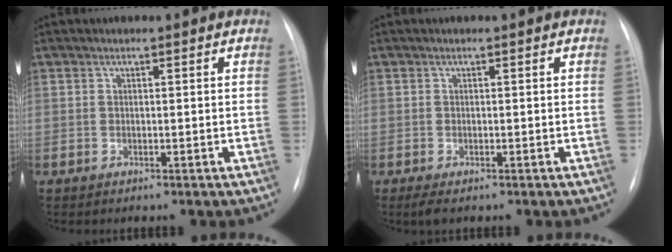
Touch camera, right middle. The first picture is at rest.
{"total": 3.0, "force": [-2.0, 1.0, 1.9], "torque": [-0.035, -0.009, -0.027]}